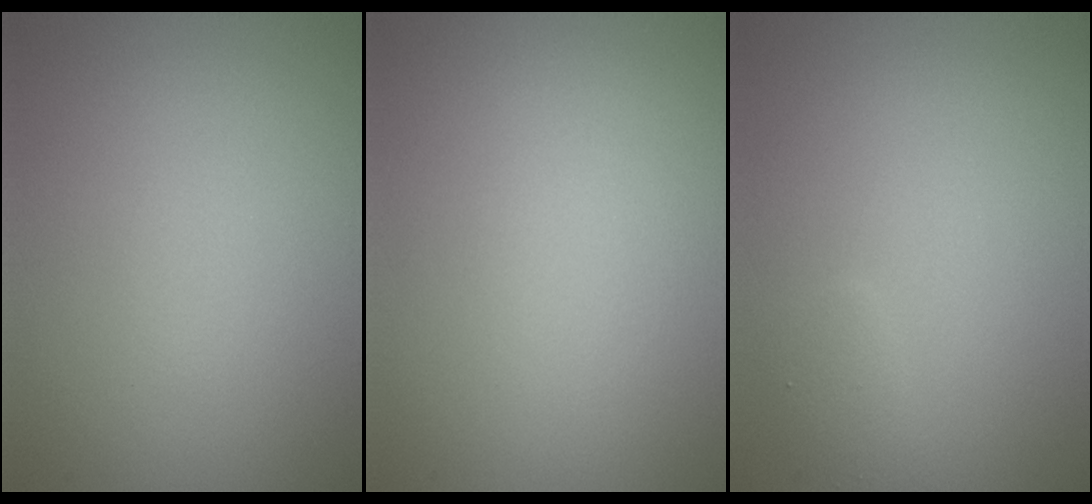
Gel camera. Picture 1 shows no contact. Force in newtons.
{"total": 0.0}
{"total": 1.1, "press": 1.1, "slide": 0.1}